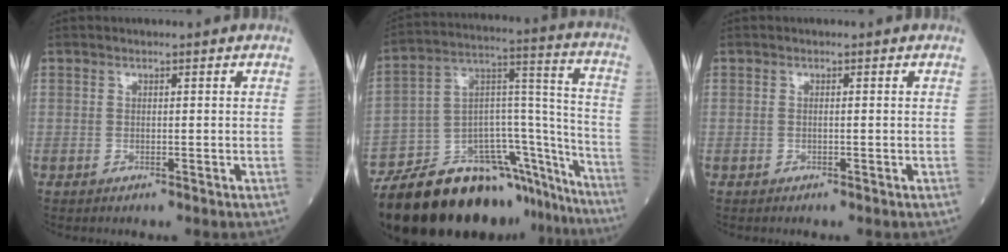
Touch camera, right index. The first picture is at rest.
{"total": 33.7, "force": [-26.4, 10.6, 18.1], "torque": [-0.248, 0.010, -0.387]}
{"total": 0.6, "force": [-0.1, 0.3, 0.5], "torque": [-0.020, 0.002, -0.001]}